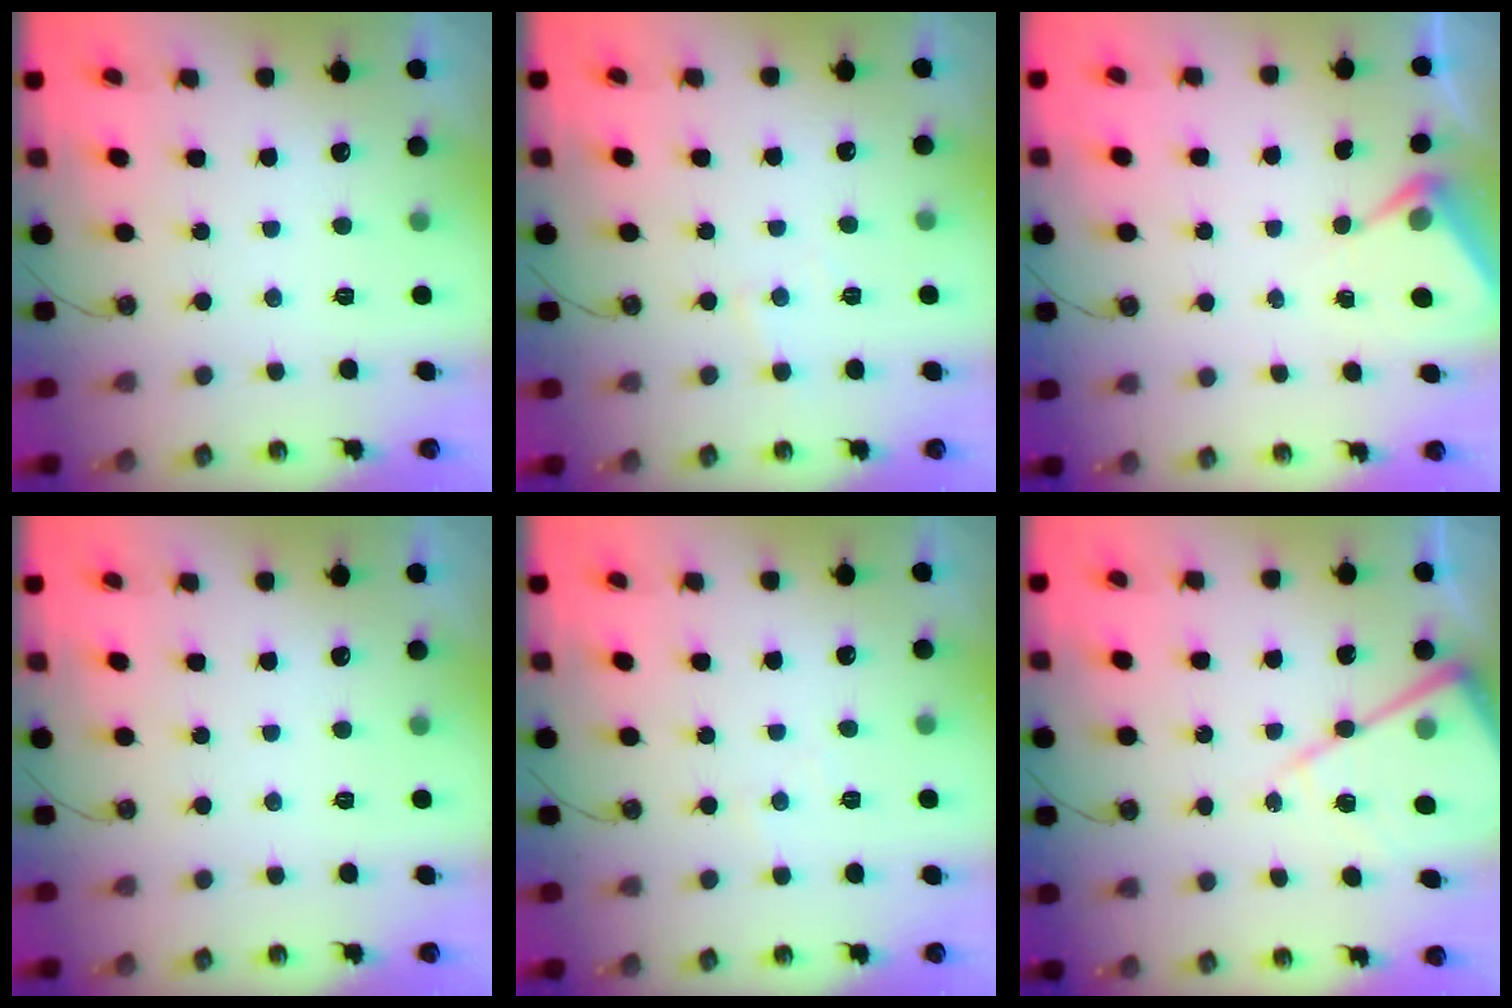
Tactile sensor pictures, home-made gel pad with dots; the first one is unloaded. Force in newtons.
{"total": 3.7, "press": 3.7, "slide": 0.5}
{"total": 5.1, "press": 5.0, "slide": 0.4}
{"total": 0.0}
{"total": 2.7, "press": 2.6, "slide": 0.5}
{"total": 13.4, "press": 13.4, "slide": 1.5}